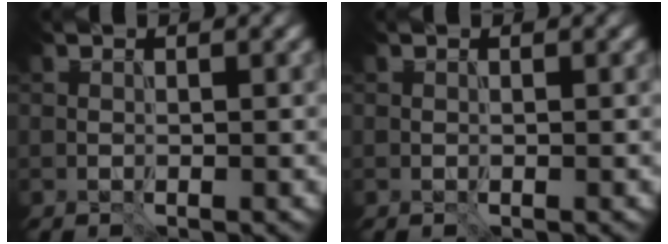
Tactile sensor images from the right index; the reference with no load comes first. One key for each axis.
{"total": 0.0}